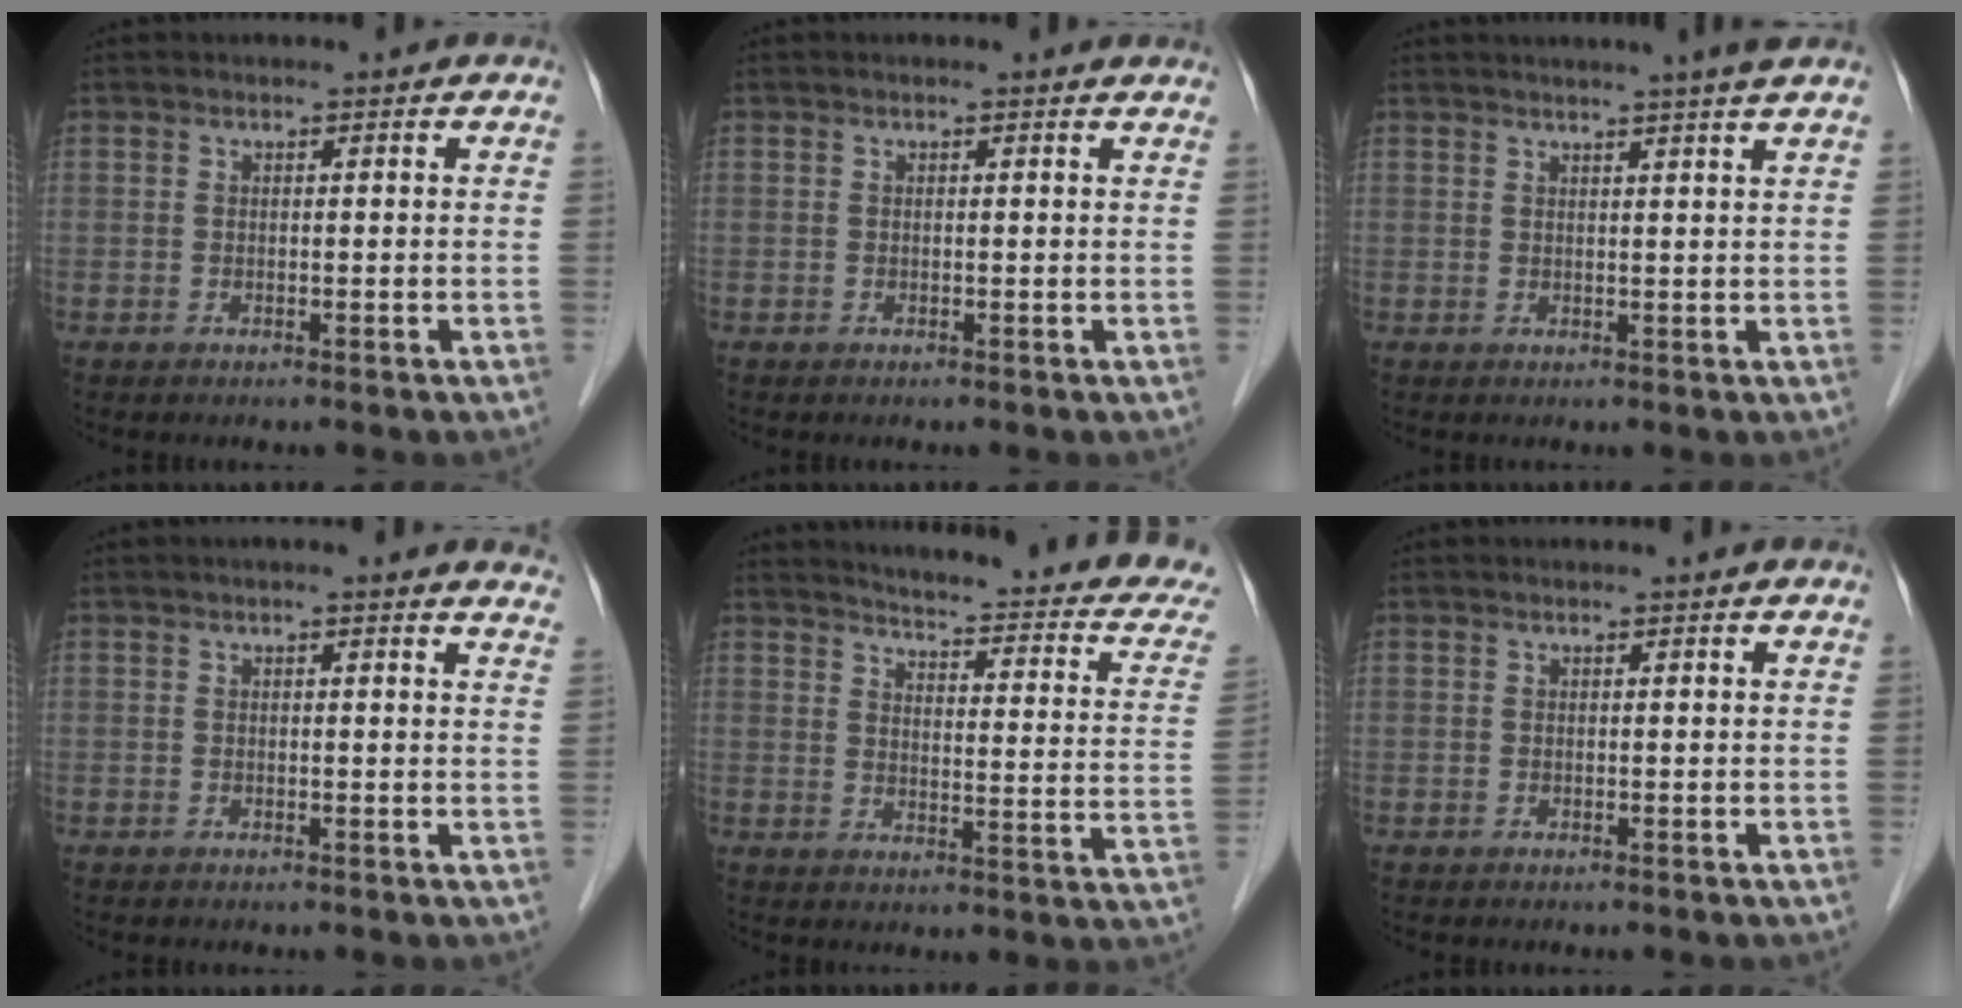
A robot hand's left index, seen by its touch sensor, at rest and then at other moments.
{"total": 0.8, "force": [0.7, 0.3, 0.2], "torque": [-0.012, -0.003, -0.004]}
{"total": 5.2, "force": [4.3, -1.1, 2.6], "torque": [-0.038, 0.008, 0.051]}
{"total": 5.0, "force": [4.4, 0.8, 2.3], "torque": [-0.017, 0.001, 0.025]}
{"total": 19.4, "force": [17.8, 1.7, 7.6], "torque": [-0.095, -0.080, 0.192]}
{"total": 0.0}